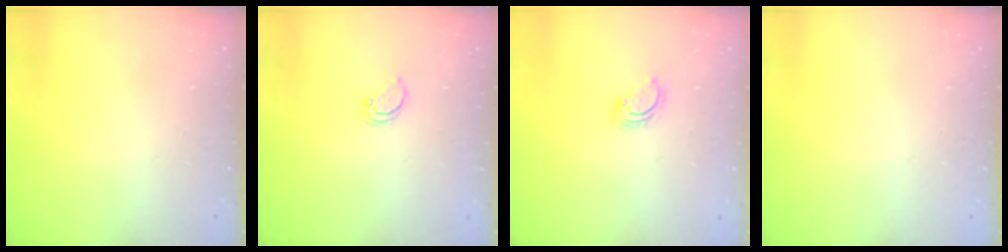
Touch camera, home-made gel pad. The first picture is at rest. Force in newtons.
{"total": 1.9, "press": 1.9, "slide": 0.2}
{"total": 3.1, "press": 3.1, "slide": 0.3}
{"total": 0.0}